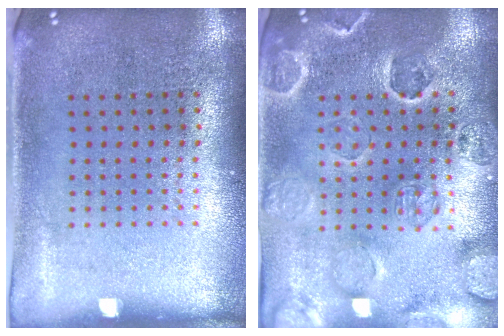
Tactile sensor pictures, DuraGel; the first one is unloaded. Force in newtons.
{"total": 2.7, "press": 2.6, "slide": 0.6}